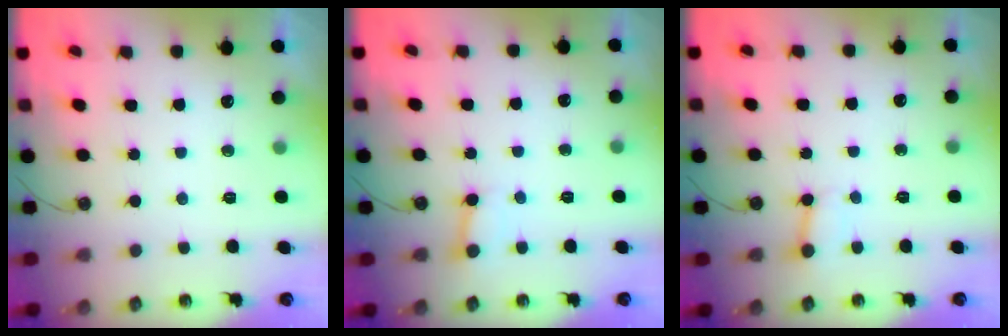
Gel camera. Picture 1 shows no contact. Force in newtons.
{"total": 4.3, "press": 4.3, "slide": 0.5}
{"total": 3.2, "press": 3.2, "slide": 0.3}